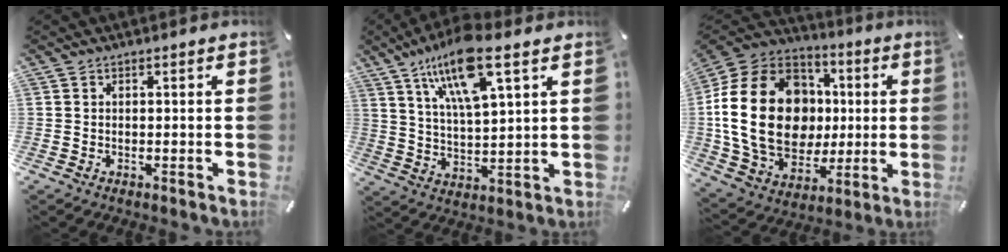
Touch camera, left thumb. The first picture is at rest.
{"total": 14.9, "force": [9.0, 4.3, 11.1], "torque": [-0.212, -0.026, 0.152]}
{"total": 26.3, "force": [1.3, 19.7, 17.3], "torque": [-0.349, 0.016, 0.037]}